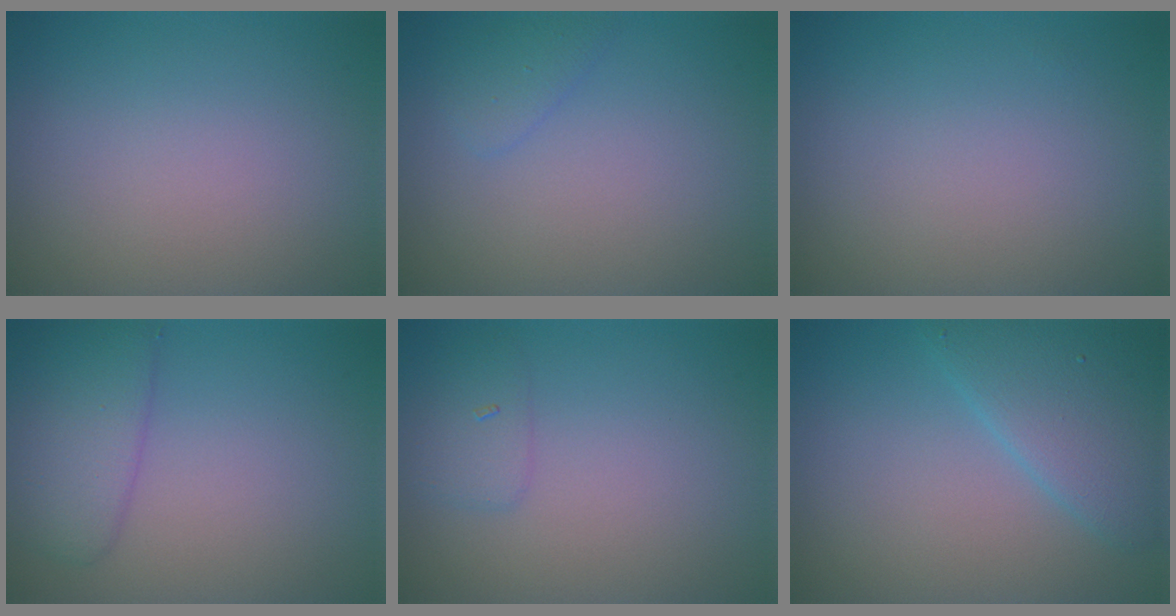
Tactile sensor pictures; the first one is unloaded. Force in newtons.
{"total": 1.3, "press": 1.3, "slide": 0.0}
{"total": 0.0}
{"total": 3.8, "press": 3.8, "slide": 0.2}
{"total": 1.6, "press": 1.6, "slide": 0.0}
{"total": 4.7, "press": 4.7, "slide": 0.2}